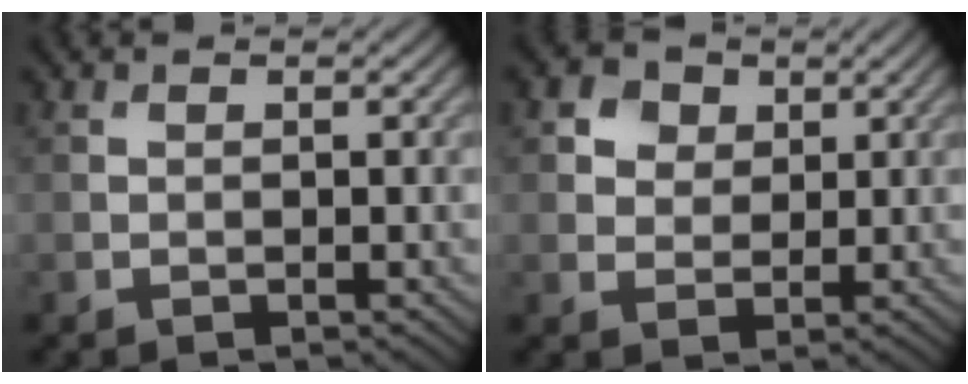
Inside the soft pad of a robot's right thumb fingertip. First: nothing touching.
{"total": 4.4, "force": [2.1, 3.3, 1.8], "torque": [-0.045, -0.005, 0.040]}